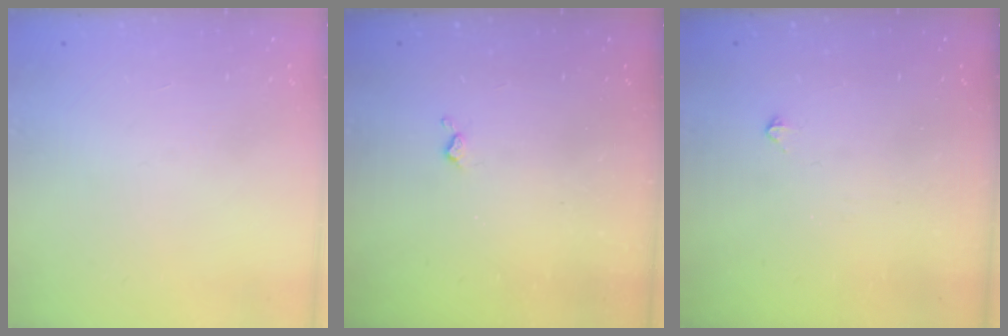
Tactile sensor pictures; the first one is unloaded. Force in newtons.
{"total": 3.0, "press": 2.9, "slide": 0.4}
{"total": 2.5, "press": 2.4, "slide": 0.4}